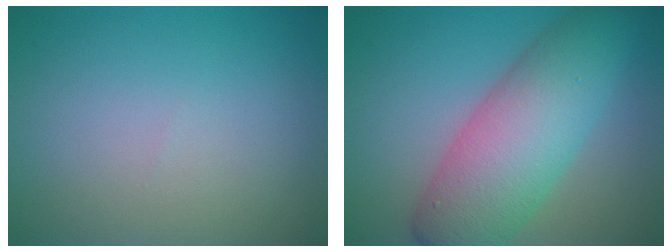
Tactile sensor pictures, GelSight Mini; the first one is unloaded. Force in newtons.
{"total": 9.5, "press": 9.5, "slide": 0.1}